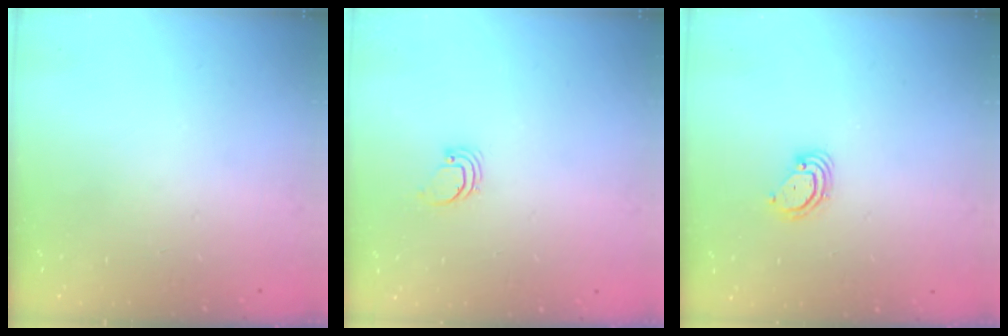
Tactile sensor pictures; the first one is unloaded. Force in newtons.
{"total": 0.9, "press": 0.9, "slide": 0.0}
{"total": 3.8, "press": 3.8, "slide": 0.3}